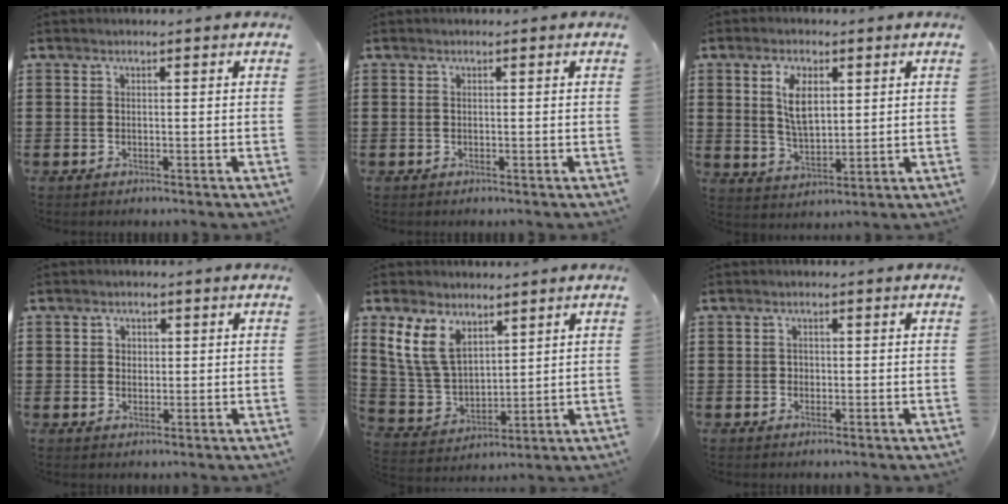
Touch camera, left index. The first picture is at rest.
{"total": 0.0}
{"total": 6.4, "force": [2.3, 3.2, 5.1], "torque": [-0.102, 0.007, 0.038]}
{"total": 1.7, "force": [0.5, 1.5, 0.5], "torque": [-0.016, 0.008, 0.006]}
{"total": 9.2, "force": [5.4, 5.5, 5.0], "torque": [-0.137, 0.001, 0.102]}
{"total": 0.8, "force": [0.0, 0.8, 0.2], "torque": [-0.008, 0.004, -0.001]}